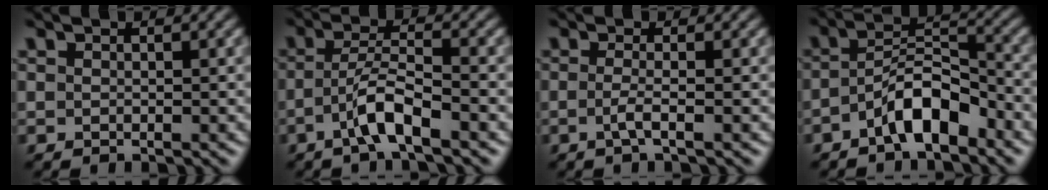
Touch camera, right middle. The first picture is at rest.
{"total": 3.7, "force": [-2.2, 0.4, 3.0], "torque": [-0.061, 0.015, -0.046]}
{"total": 1.4, "force": [-0.5, 0.1, 1.3], "torque": [-0.028, 0.002, -0.014]}
{"total": 5.4, "force": [-3.0, 2.1, 4.0], "torque": [-0.070, 0.018, -0.053]}